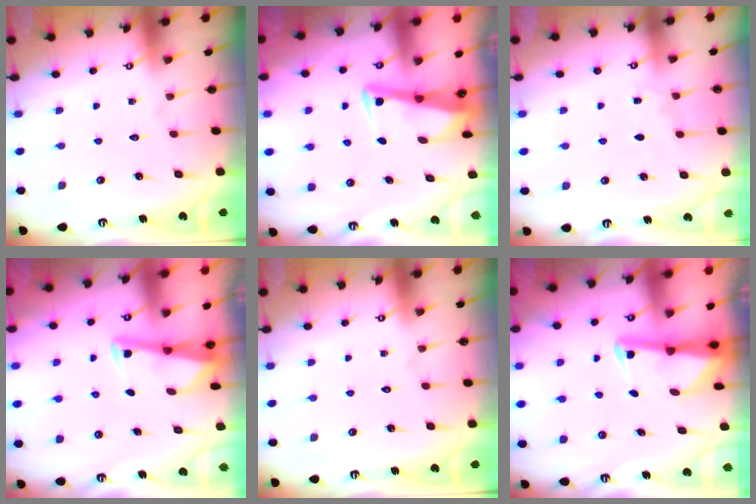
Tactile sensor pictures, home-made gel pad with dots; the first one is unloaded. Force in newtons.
{"total": 3.5, "press": 3.5, "slide": 0.4}
{"total": 3.2, "press": 3.1, "slide": 0.3}
{"total": 2.8, "press": 2.8, "slide": 0.3}
{"total": 0.0}
{"total": 3.0, "press": 3.0, "slide": 0.3}